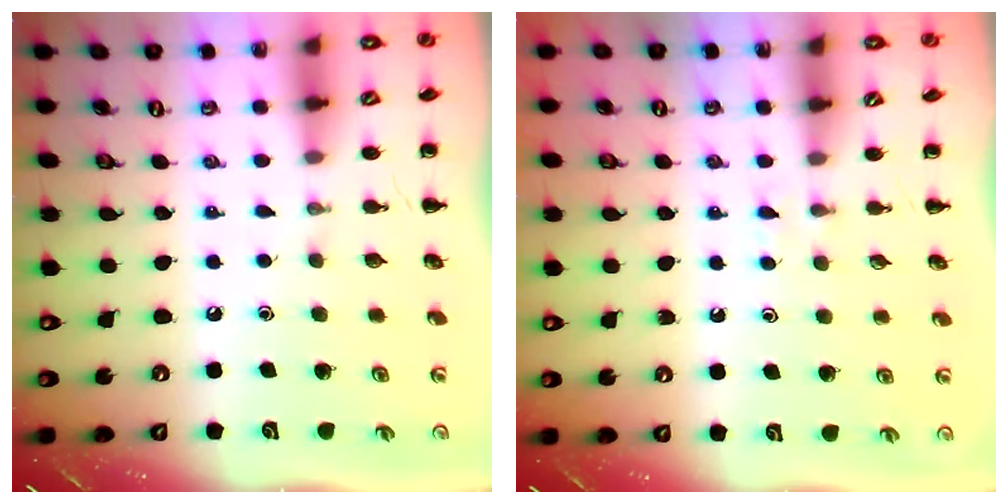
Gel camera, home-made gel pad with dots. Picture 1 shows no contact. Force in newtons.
{"total": 2.1, "press": 1.8, "slide": 0.9}